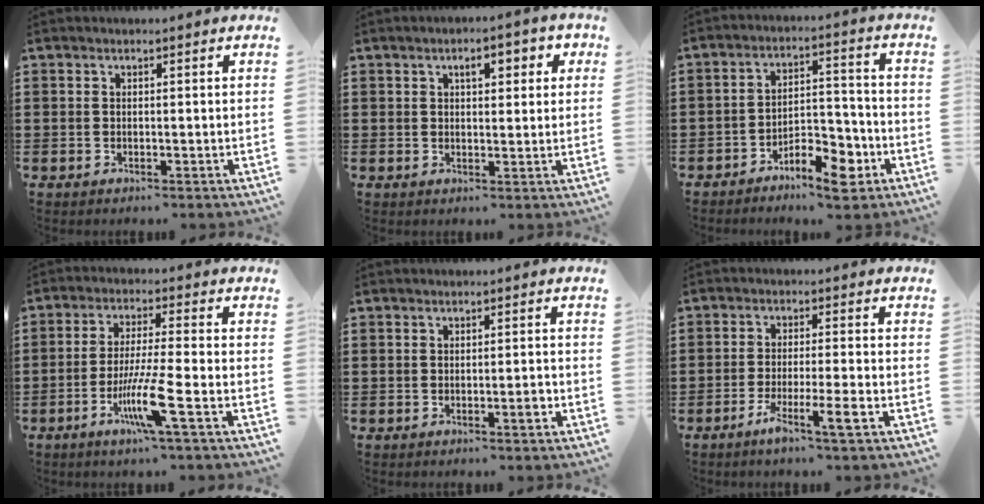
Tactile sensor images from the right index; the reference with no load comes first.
{"total": 3.6, "force": [1.3, 1.5, 3.0], "torque": [-0.047, 0.004, 0.013]}
{"total": 7.8, "force": [-5.3, 3.0, 4.9], "torque": [-0.075, 0.019, -0.092]}
{"total": 8.2, "force": [-3.6, 0.0, 7.4], "torque": [-0.146, -0.015, -0.069]}
{"total": 1.8, "force": [-0.8, 0.1, 1.6], "torque": [-0.028, -0.005, -0.013]}
{"total": 5.7, "force": [-3.3, -0.2, 4.6], "torque": [-0.088, -0.017, -0.059]}